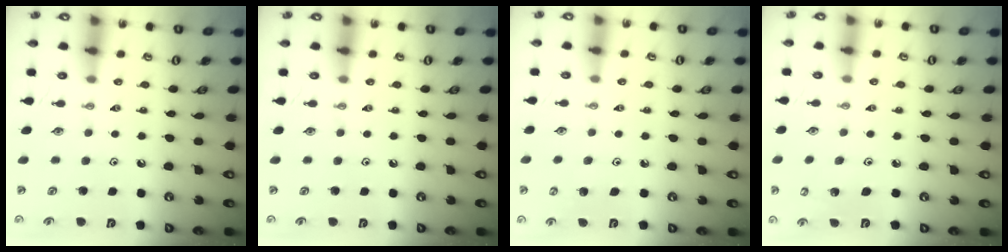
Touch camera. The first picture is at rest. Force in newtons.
{"total": 0.0}
{"total": 4.0, "press": 4.0, "slide": 0.2}
{"total": 5.3, "press": 5.1, "slide": 1.3}